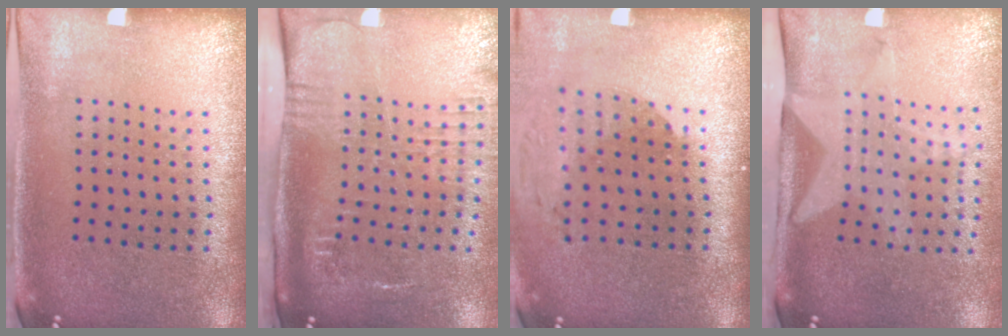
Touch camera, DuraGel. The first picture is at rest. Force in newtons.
{"total": 2.7, "press": 2.0, "slide": 1.8}
{"total": 1.8, "press": 1.4, "slide": 1.1}
{"total": 2.1, "press": 1.5, "slide": 1.4}